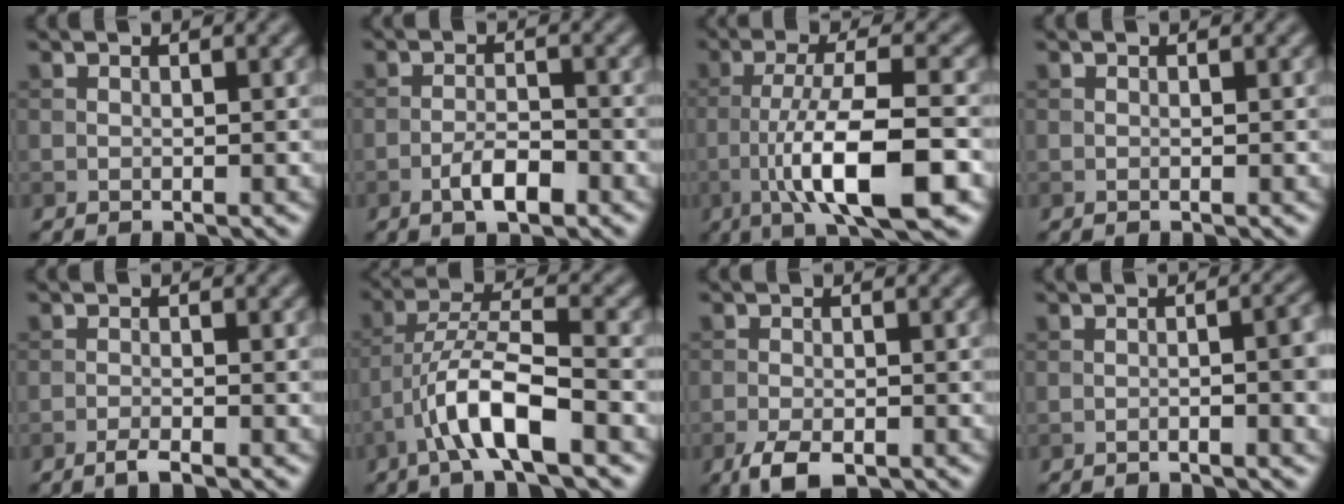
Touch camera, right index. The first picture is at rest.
{"total": 3.0, "force": [-1.7, 1.0, 2.3], "torque": [-0.041, 0.005, -0.033]}
{"total": 9.8, "force": [-3.5, 2.2, 8.8], "torque": [-0.143, 0.010, -0.066]}
{"total": 0.0}
{"total": 1.5, "force": [-1.1, 0.2, 1.0], "torque": [-0.019, 0.000, -0.022]}
{"total": 6.9, "force": [-3.5, 1.6, 5.7], "torque": [-0.108, 0.013, -0.066]}
{"total": 3.4, "force": [-2.0, 1.5, 2.3], "torque": [-0.043, -0.007, -0.037]}
{"total": 4.0, "force": [-1.0, 1.2, 3.6], "torque": [-0.045, 0.004, -0.016]}